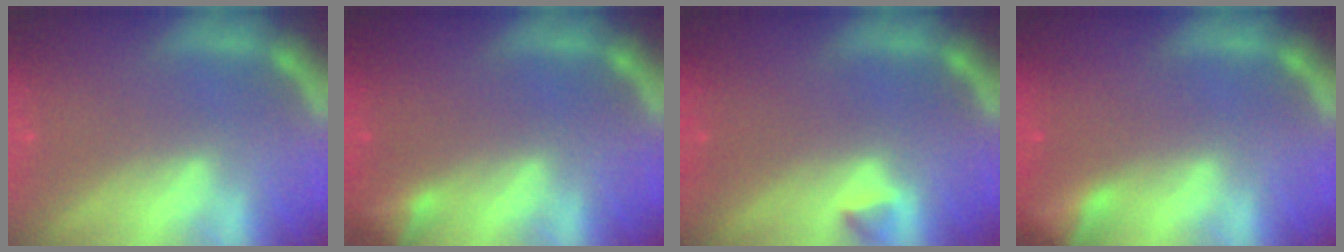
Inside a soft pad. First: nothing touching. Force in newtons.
{"total": 1.9}
{"total": 0.9}
{"total": 2.9}